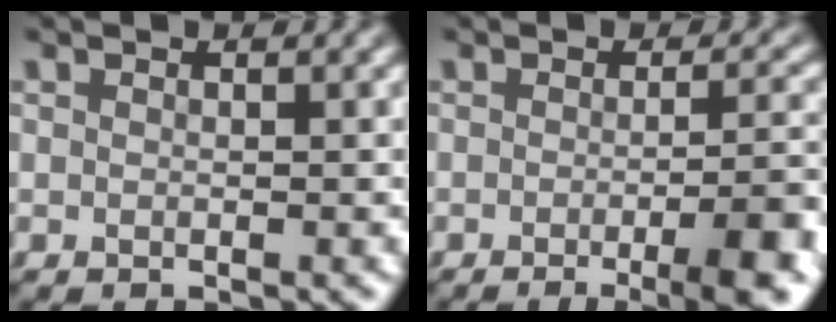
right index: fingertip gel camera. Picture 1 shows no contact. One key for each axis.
{"total": 6.7, "fx": -3.2, "fy": 1.6, "fz": 5.7, "tx": -0.065, "ty": 0.001, "tz": -0.056}